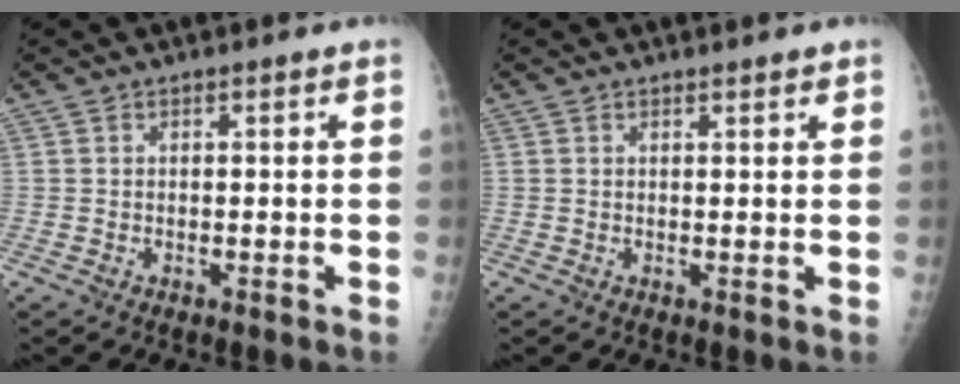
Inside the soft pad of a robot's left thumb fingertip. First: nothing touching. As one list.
[{"total": 1.3, "force": [1.1, 0.3, 0.6], "torque": [-0.006, -0.004, 0.014]}]